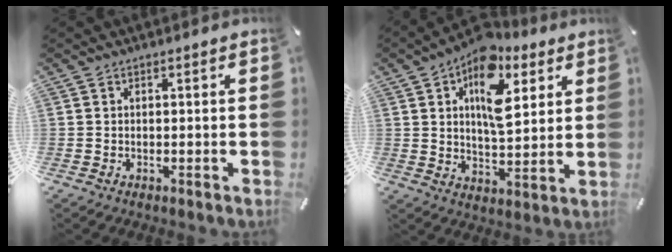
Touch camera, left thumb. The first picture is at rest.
{"total": 15.9, "force": [7.4, 8.7, 11.0], "torque": [-0.170, -0.020, 0.128]}